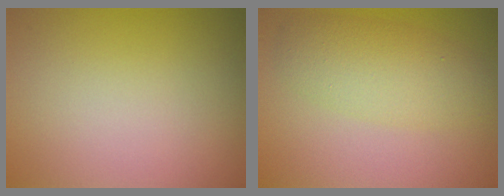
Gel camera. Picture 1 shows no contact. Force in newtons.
{"total": 4.1, "press": 4.1, "slide": 0.1}